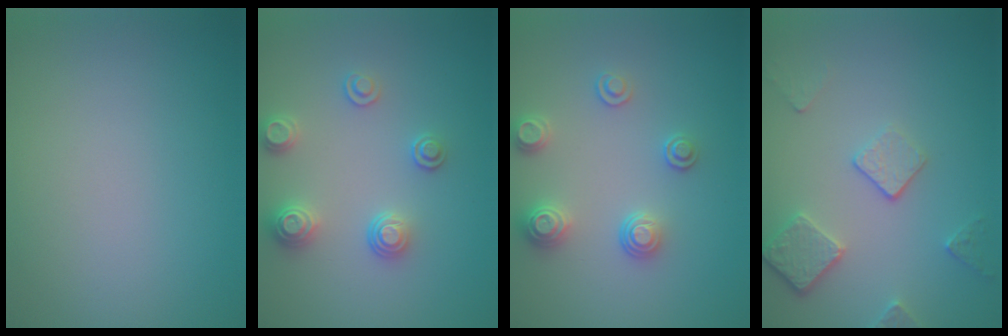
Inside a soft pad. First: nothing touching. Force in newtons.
{"total": 2.6, "press": 2.6, "slide": 0.5}
{"total": 2.6, "press": 2.6, "slide": 0.5}
{"total": 3.6, "press": 2.8, "slide": 2.2}